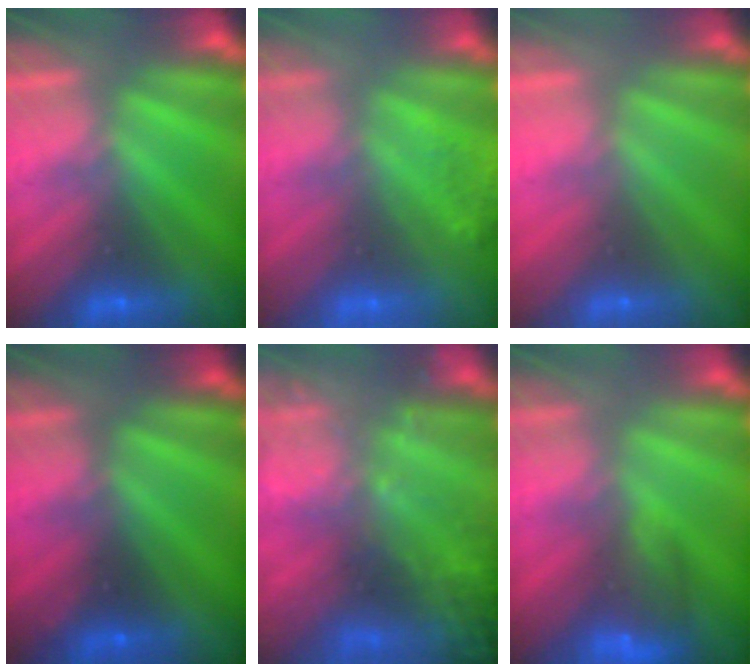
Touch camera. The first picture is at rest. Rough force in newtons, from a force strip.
{"total": 7.0}
{"total": 2.9}
{"total": 2.4}
{"total": 9.0}
{"total": 6.2}